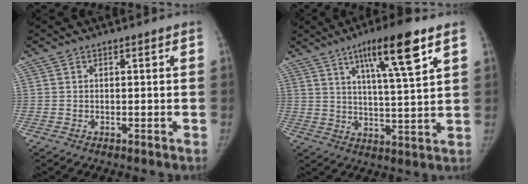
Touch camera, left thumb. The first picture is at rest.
{"total": 13.5, "force": [7.2, 1.6, 11.2], "torque": [-0.180, -0.030, 0.117]}